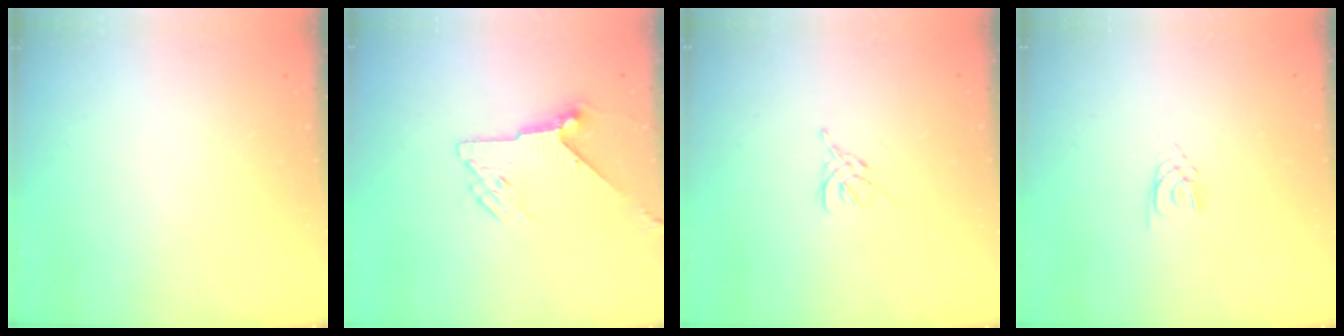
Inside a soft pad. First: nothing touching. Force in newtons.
{"total": 7.3, "press": 7.3, "slide": 0.7}
{"total": 2.6, "press": 2.5, "slide": 0.7}
{"total": 2.1, "press": 2.1, "slide": 0.3}